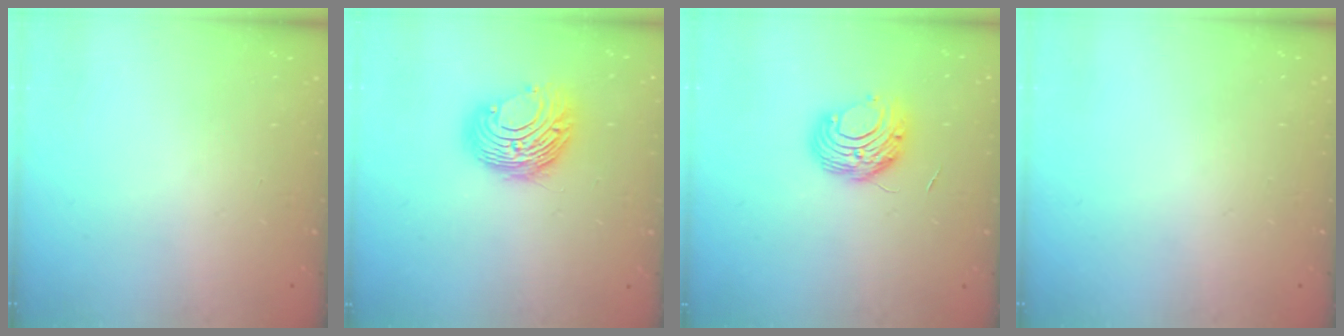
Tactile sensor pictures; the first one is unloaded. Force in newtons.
{"total": 10.9, "press": 10.9, "slide": 0.6}
{"total": 9.7, "press": 9.7, "slide": 0.9}
{"total": 0.0}